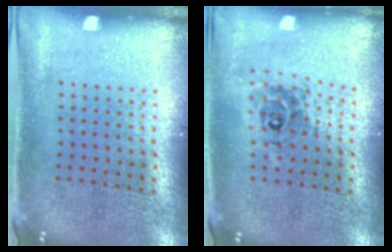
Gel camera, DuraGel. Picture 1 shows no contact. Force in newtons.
{"total": 0.7, "press": 0.7, "slide": 0.1}